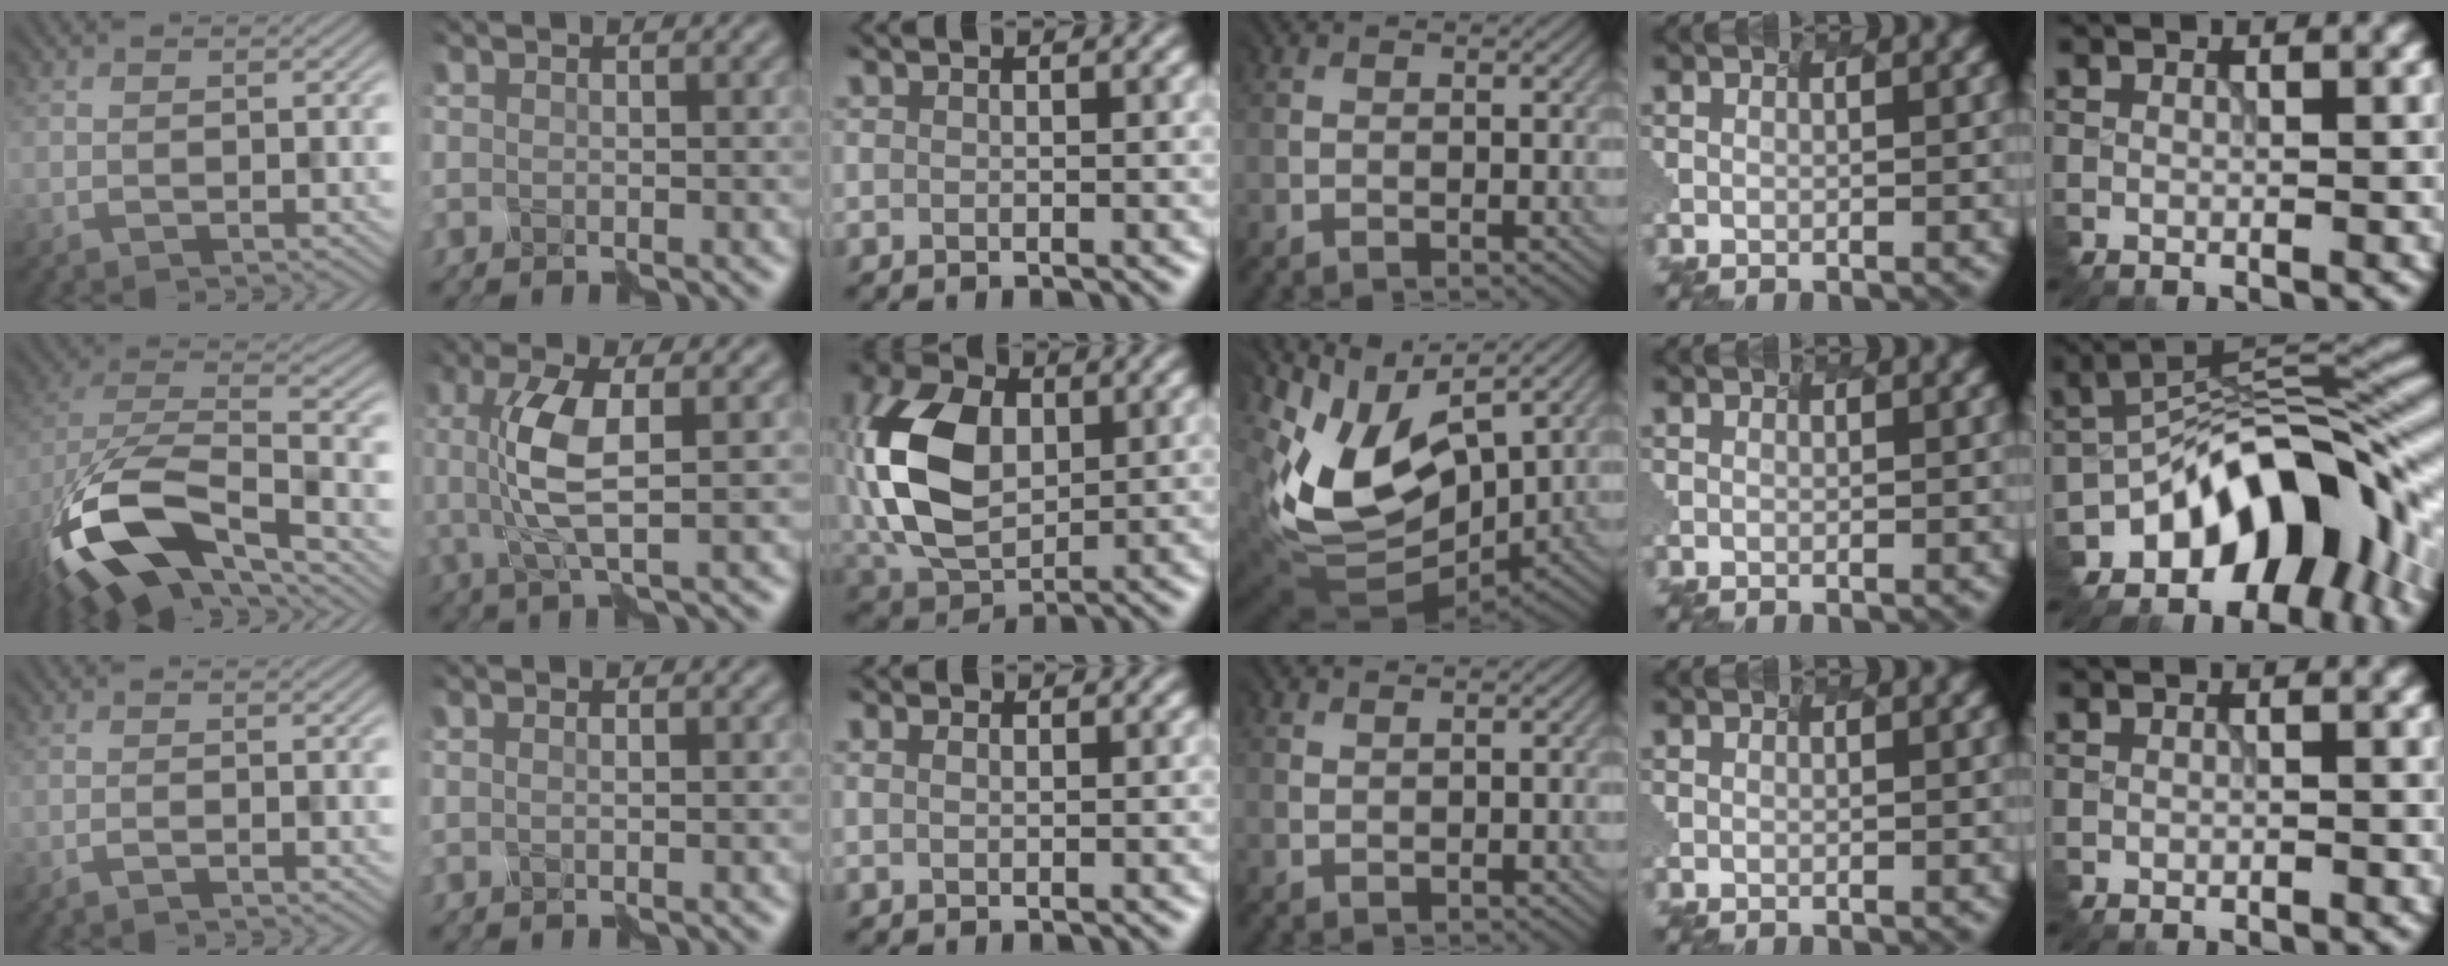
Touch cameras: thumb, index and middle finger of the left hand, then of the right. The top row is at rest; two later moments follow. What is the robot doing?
{"motion": "disassemble", "object": "markers"}